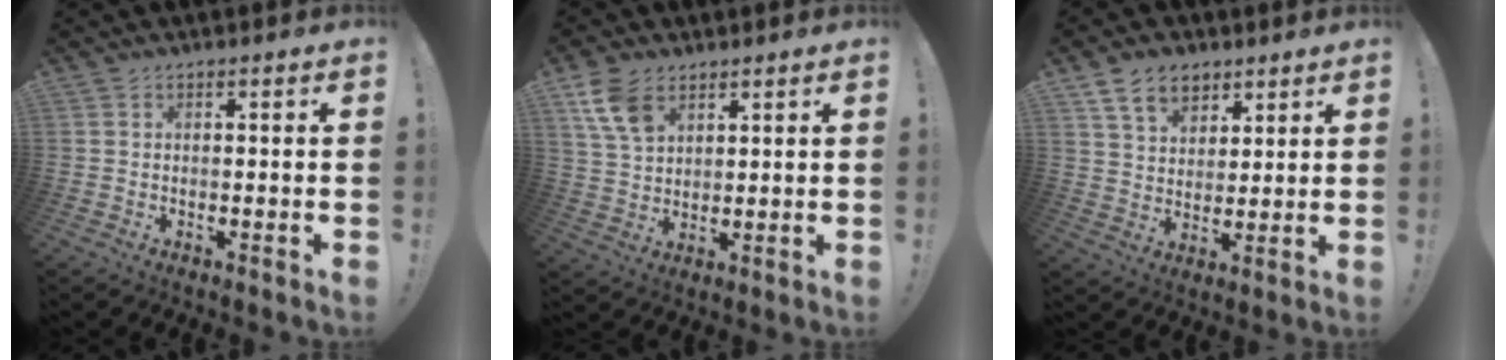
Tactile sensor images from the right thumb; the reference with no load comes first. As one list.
[{"total": 9.5, "force": [5.4, 5.7, 5.3], "torque": [-0.108, -0.017, 0.107]}, {"total": 10.7, "force": [6.5, 7.0, 4.8], "torque": [-0.074, -0.029, 0.124]}]